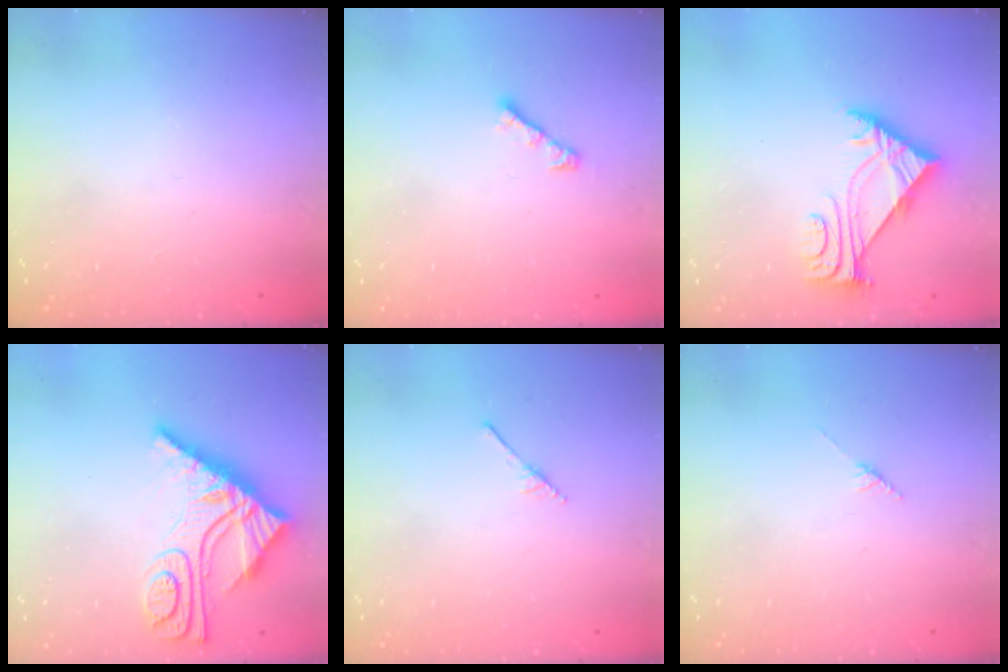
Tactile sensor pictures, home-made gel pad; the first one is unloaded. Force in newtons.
{"total": 4.1, "press": 4.0, "slide": 0.7}
{"total": 5.8, "press": 5.8, "slide": 1.0}
{"total": 13.2, "press": 13.1, "slide": 1.5}
{"total": 2.5, "press": 2.4, "slide": 0.3}
{"total": 2.8, "press": 2.8, "slide": 0.4}